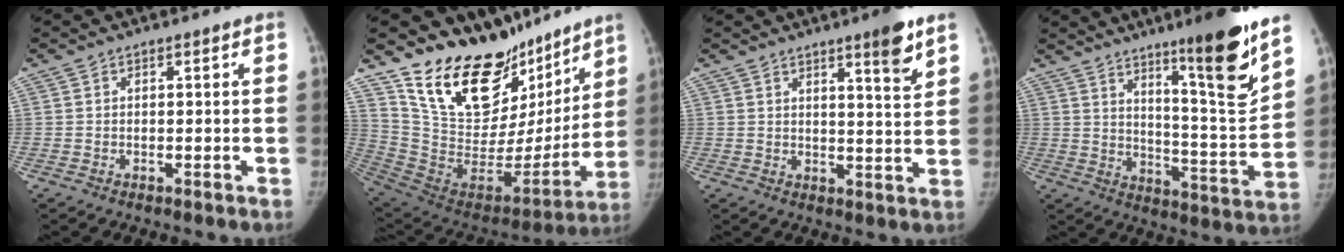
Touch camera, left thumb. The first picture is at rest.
{"total": 26.6, "force": [20.2, 12.9, 11.7], "torque": [-0.145, -0.112, 0.334]}
{"total": 6.9, "force": [4.4, 0.7, 5.2], "torque": [-0.067, -0.032, 0.062]}
{"total": 17.2, "force": [10.9, 1.4, 13.2], "torque": [-0.171, -0.080, 0.173]}